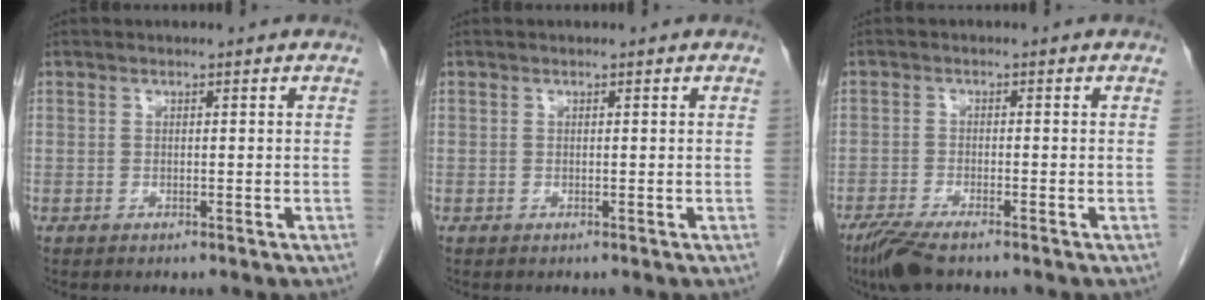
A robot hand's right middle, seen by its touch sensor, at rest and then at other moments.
{"total": 0.0}
{"total": 5.1, "force": [-3.8, 0.8, 3.3], "torque": [-0.066, -0.014, -0.069]}